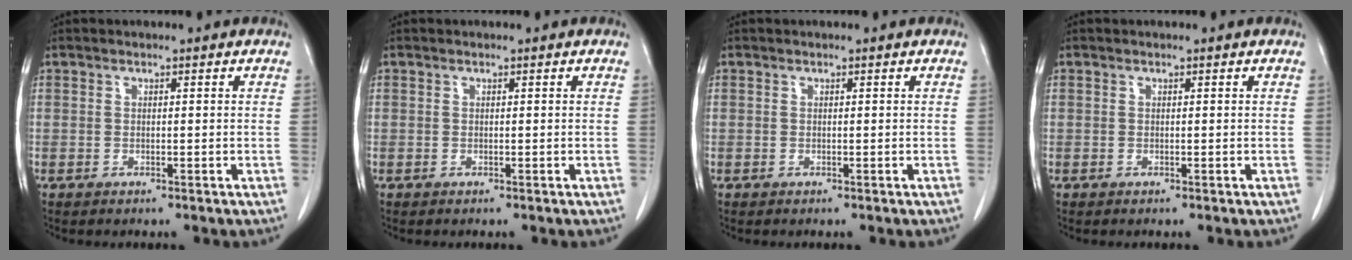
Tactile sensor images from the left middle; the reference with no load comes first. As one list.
[{"total": 0.0}, {"total": 0.0}, {"total": 0.0}]